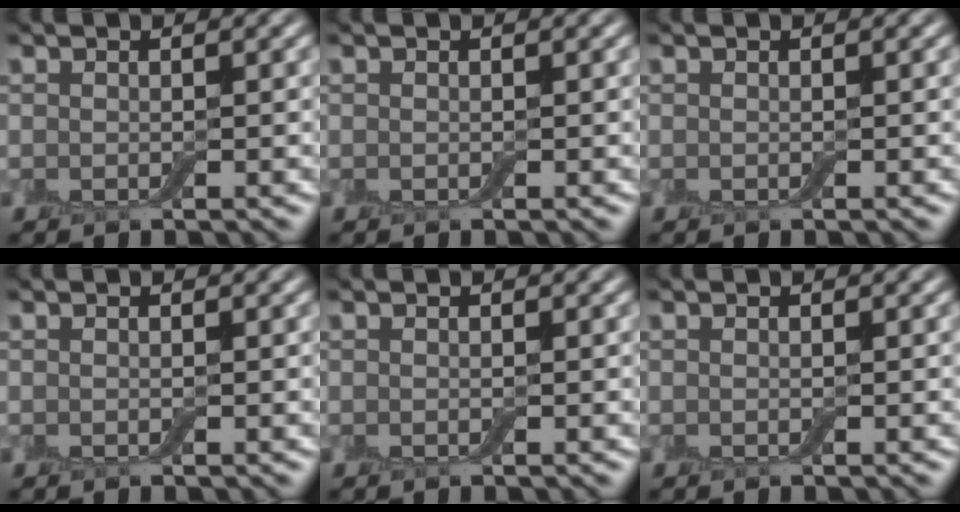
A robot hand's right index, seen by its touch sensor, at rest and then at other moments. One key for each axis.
{"total": 0.0}
{"total": 0.0}
{"total": 0.0}
{"total": 0.0}
{"total": 0.0}